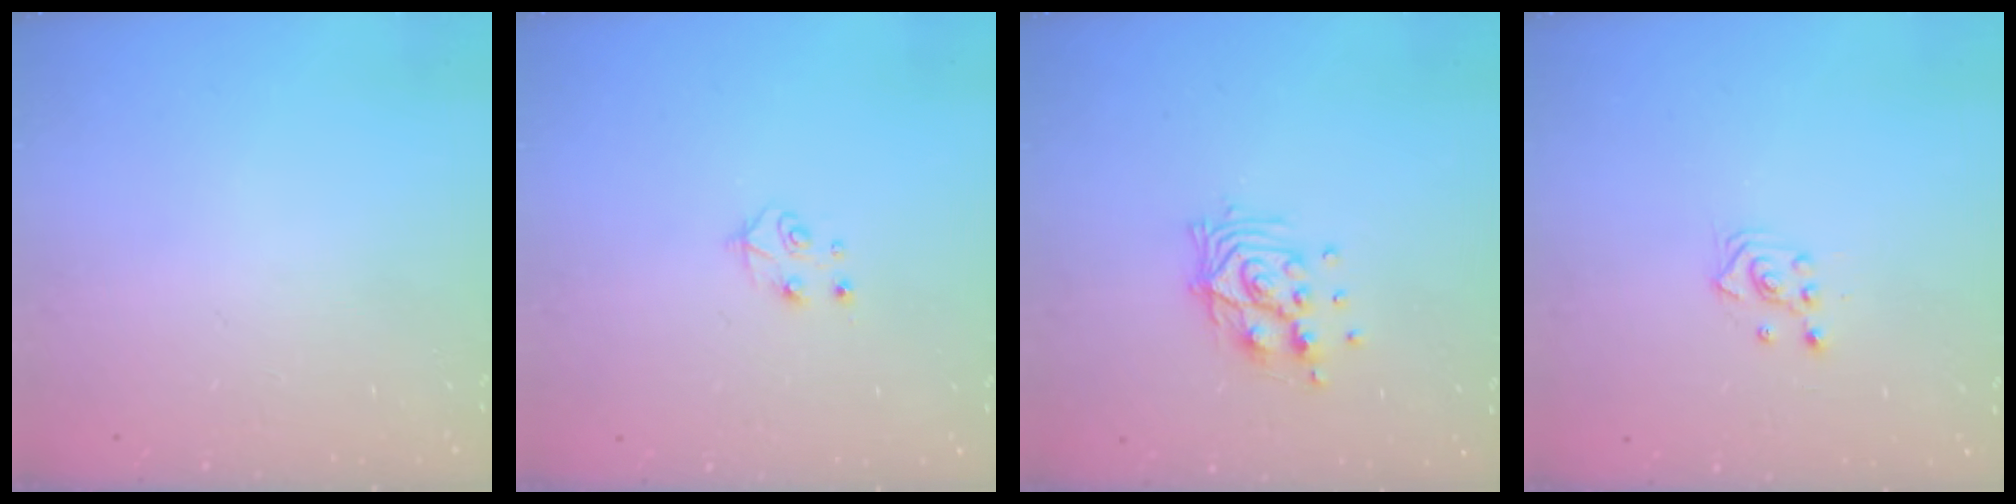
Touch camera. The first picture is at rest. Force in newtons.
{"total": 5.0, "press": 4.9, "slide": 0.5}
{"total": 11.0, "press": 11.0, "slide": 1.3}
{"total": 2.5, "press": 2.5, "slide": 0.3}